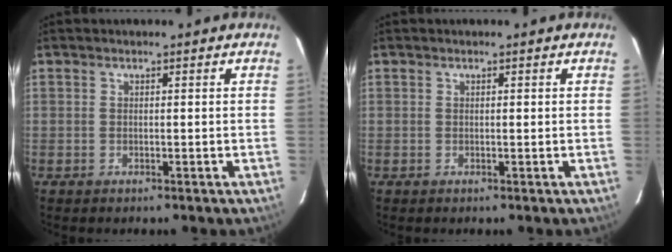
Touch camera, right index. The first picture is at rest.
{"total": 0.0}